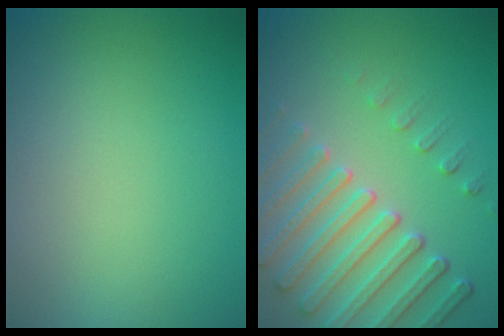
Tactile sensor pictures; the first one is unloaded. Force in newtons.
{"total": 5.9, "press": 4.9, "slide": 3.3}